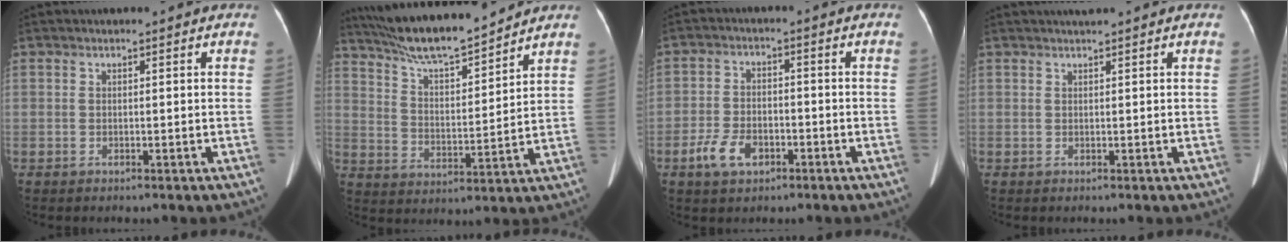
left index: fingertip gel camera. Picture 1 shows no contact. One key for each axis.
{"total": 12.5, "fx": 11.5, "fy": 0.6, "fz": 4.9, "tx": -0.093, "ty": 0.000, "tz": 0.201}
{"total": 5.9, "fx": -4.2, "fy": 3.0, "fz": 2.8, "tx": -0.065, "ty": -0.003, "tz": -0.074}
{"total": 1.5, "fx": 1.3, "fy": -0.3, "fz": 0.7, "tx": -0.008, "ty": 0.010, "tz": 0.027}